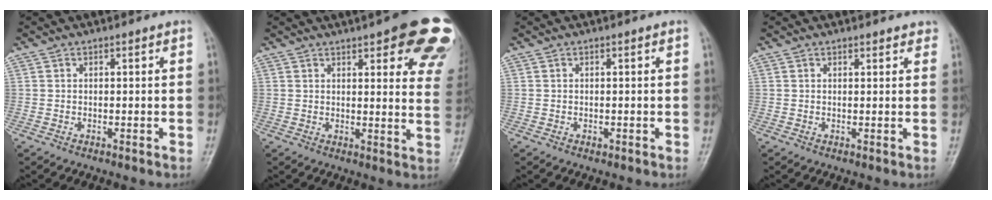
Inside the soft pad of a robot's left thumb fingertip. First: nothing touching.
{"total": 20.1, "force": [12.4, 5.9, 14.7], "torque": [-0.147, -0.033, 0.130]}
{"total": 0.6, "force": [-0.1, 0.4, 0.4], "torque": [-0.002, 0.001, -0.002]}
{"total": 1.8, "force": [1.5, 0.7, 0.7], "torque": [0.007, -0.002, 0.013]}